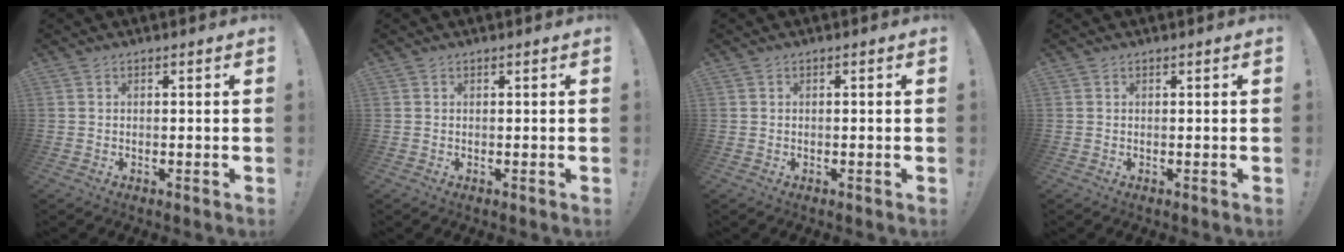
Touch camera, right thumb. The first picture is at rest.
{"total": 0.0}
{"total": 0.5, "force": [-0.4, -0.1, 0.3], "torque": [-0.008, -0.001, -0.007]}
{"total": 0.0}